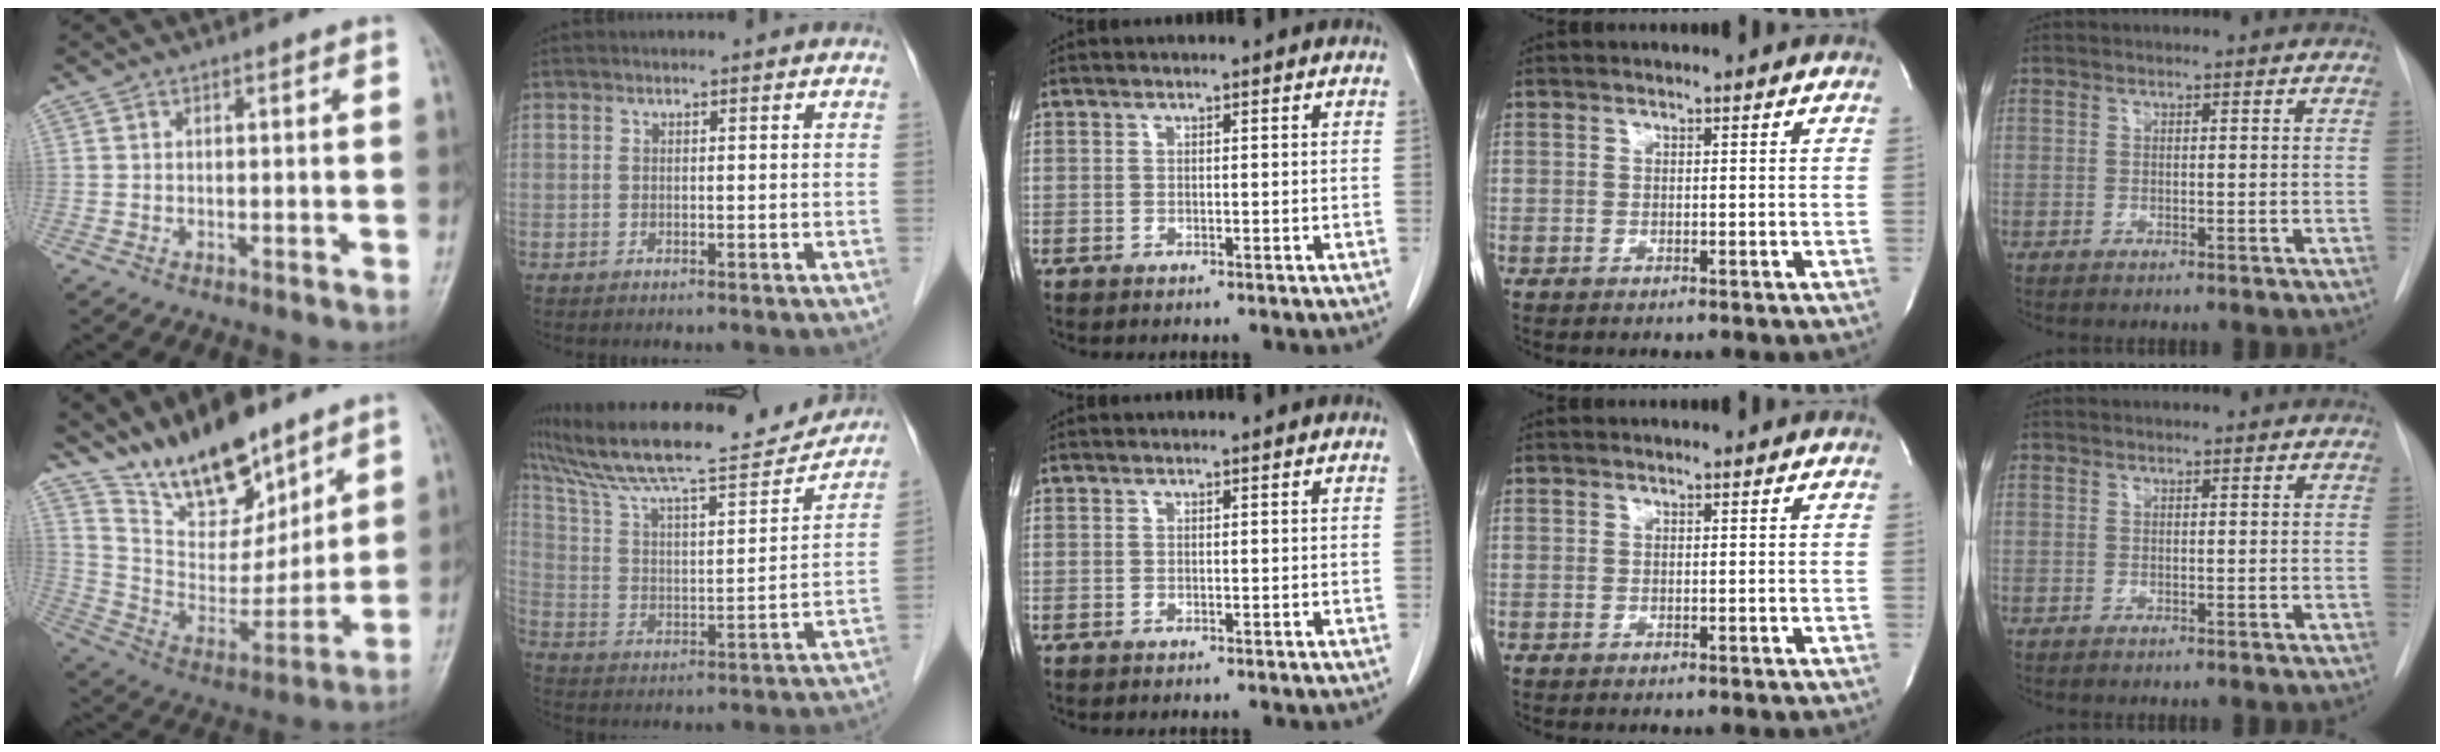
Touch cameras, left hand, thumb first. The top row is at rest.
{"thumb": {"total": 18.2, "force": [13.8, 7.7, 9.0], "torque": [-0.098, -0.081, 0.251]}, "index": {"total": 22.3, "force": [19.9, 2.5, 9.8], "torque": [-0.180, 0.011, 0.312]}}